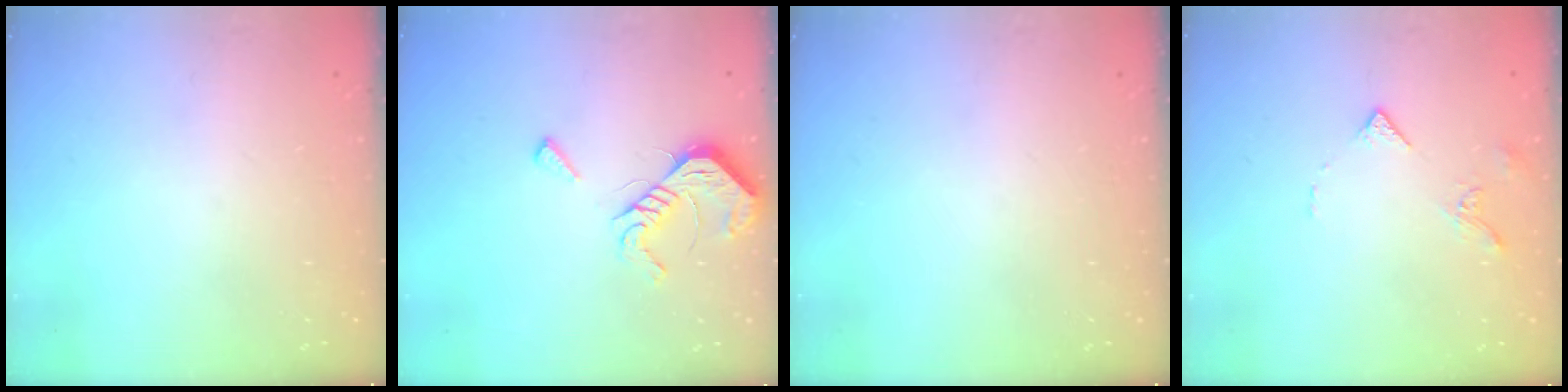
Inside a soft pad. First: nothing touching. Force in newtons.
{"total": 10.4, "press": 10.4, "slide": 1.1}
{"total": 0.0}
{"total": 4.4, "press": 4.4, "slide": 0.8}